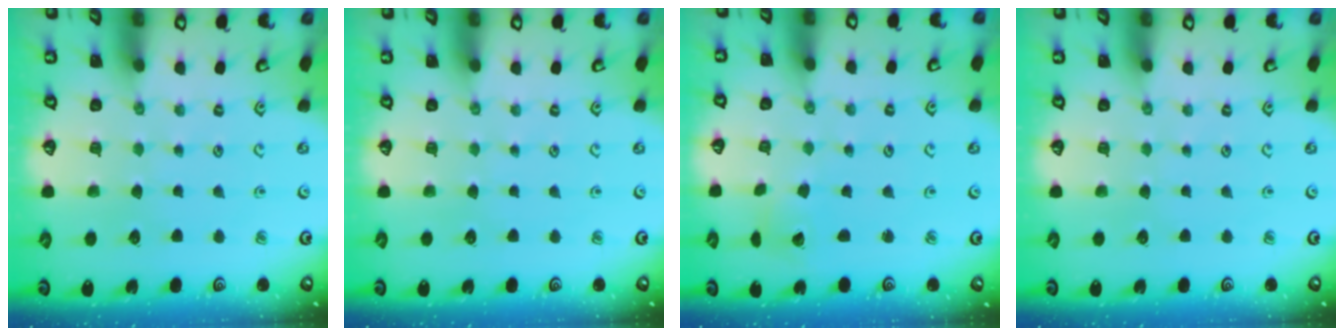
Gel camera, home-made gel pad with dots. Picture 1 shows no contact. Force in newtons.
{"total": 0.0}
{"total": 3.4, "press": 3.4, "slide": 0.3}
{"total": 0.0}